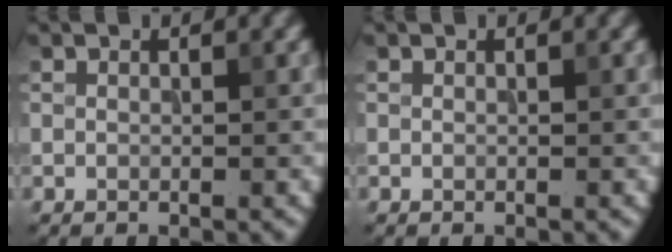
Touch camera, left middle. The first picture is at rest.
{"total": 0.0}